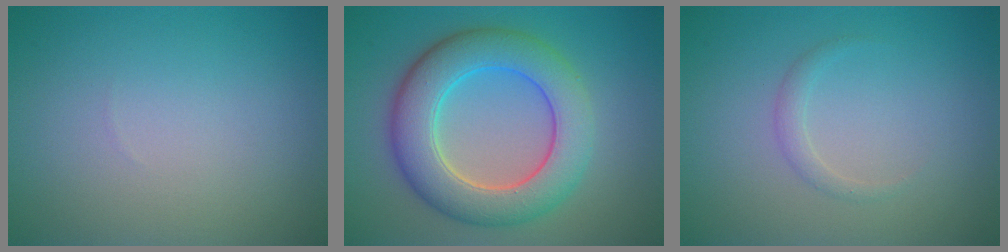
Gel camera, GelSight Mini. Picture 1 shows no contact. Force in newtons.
{"total": 7.8, "press": 7.8, "slide": 0.2}
{"total": 1.1, "press": 1.1, "slide": 0.0}